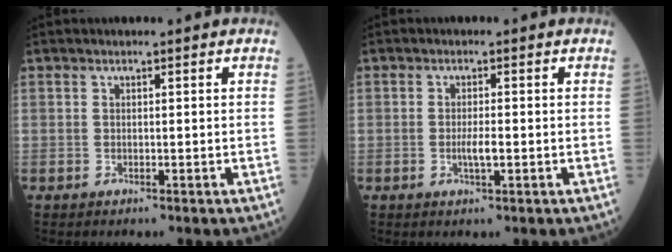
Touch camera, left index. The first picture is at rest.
{"total": 2.2, "force": [-0.5, 0.4, 2.1], "torque": [-0.043, -0.001, -0.008]}